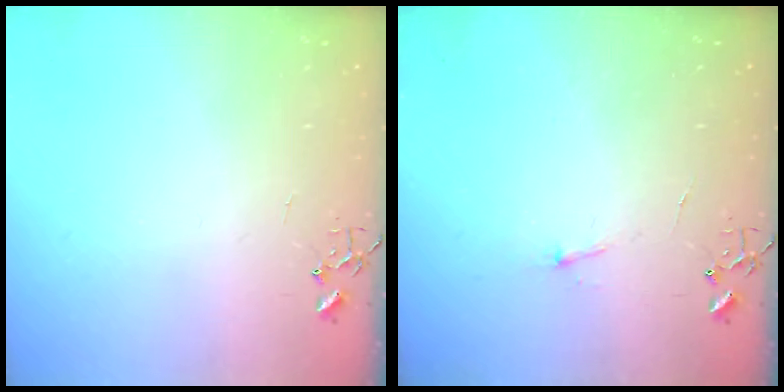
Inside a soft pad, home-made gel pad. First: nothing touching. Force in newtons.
{"total": 3.8, "press": 3.8, "slide": 0.4}